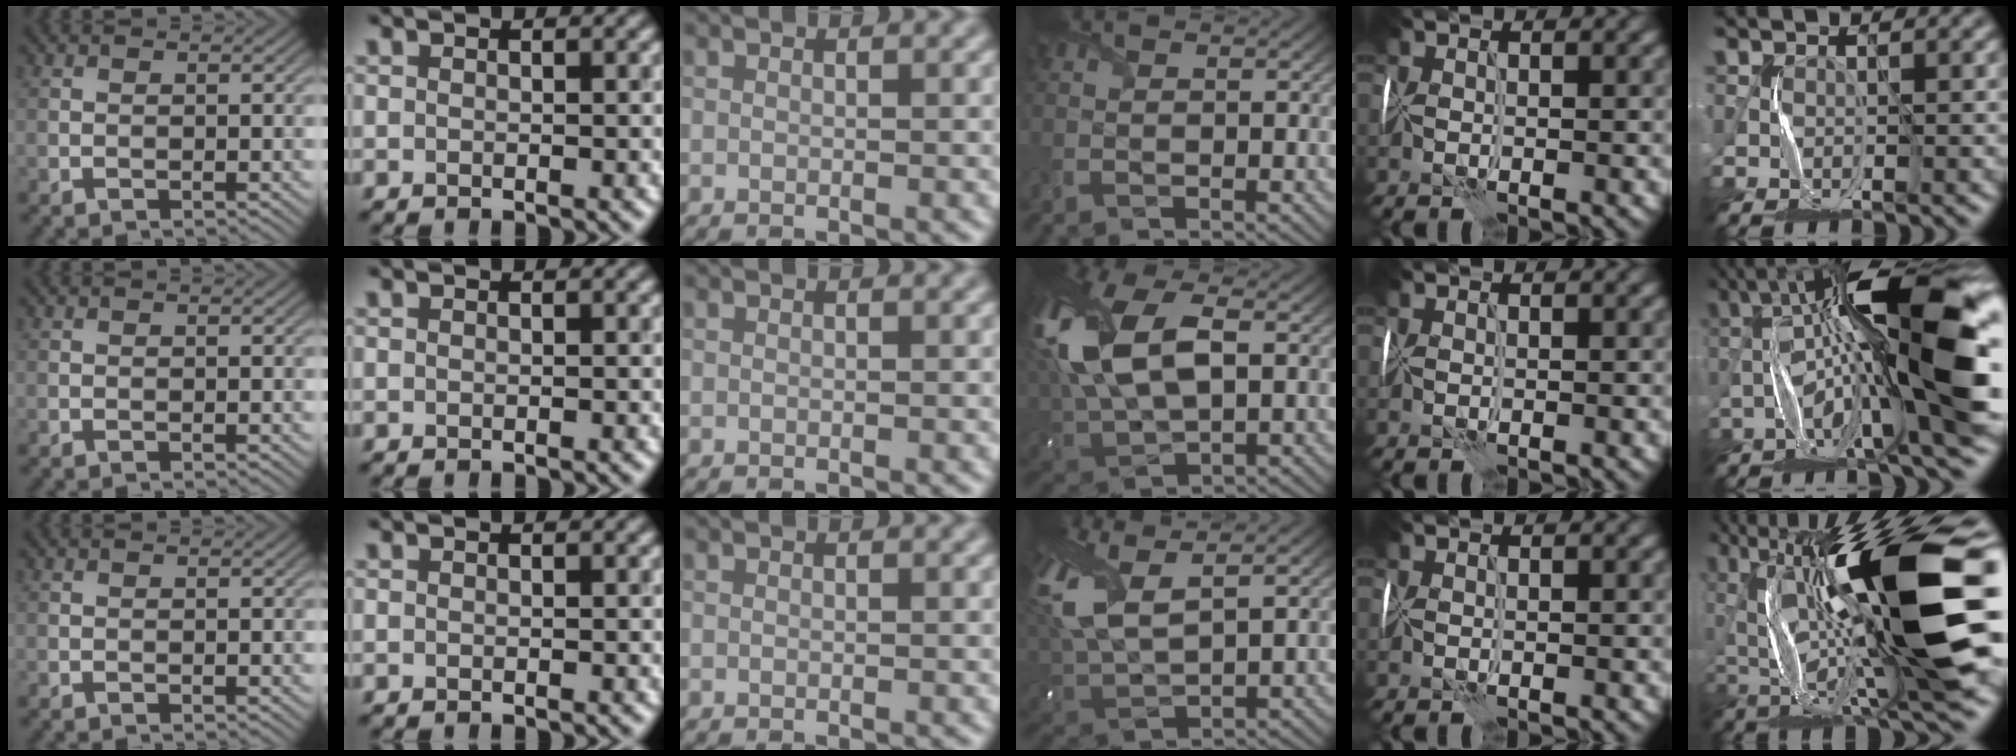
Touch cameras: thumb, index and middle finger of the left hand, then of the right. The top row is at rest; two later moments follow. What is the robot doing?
{"motion": "wrap", "object": "plastic wrap"}